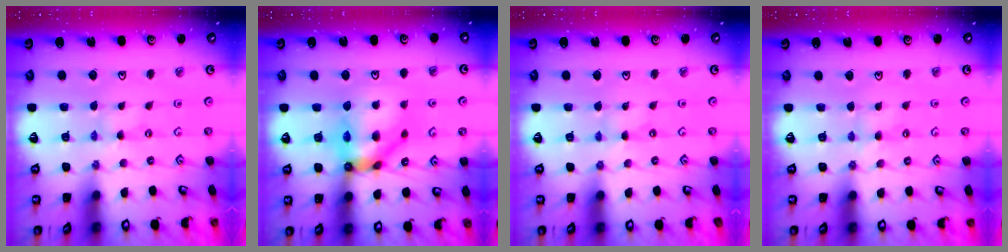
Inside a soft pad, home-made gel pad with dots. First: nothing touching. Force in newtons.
{"total": 12.8, "press": 12.6, "slide": 2.2}
{"total": 0.0}
{"total": 2.8, "press": 2.8, "slide": 0.3}